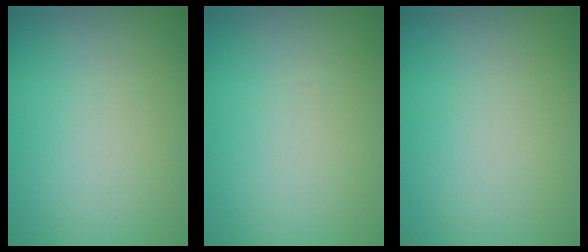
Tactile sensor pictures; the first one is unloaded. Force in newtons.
{"total": 0.0}
{"total": 0.0}